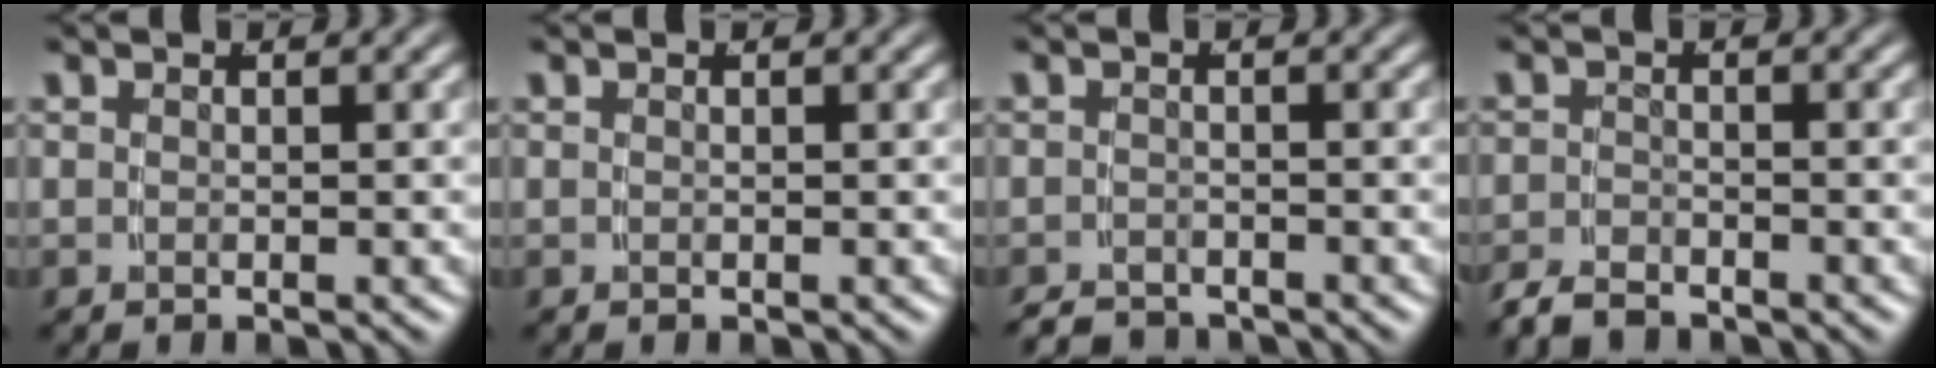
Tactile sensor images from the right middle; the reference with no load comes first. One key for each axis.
{"total": 0.0}
{"total": 2.5, "fx": -2.5, "fy": 0.3, "fz": -0.1, "tx": 0.007, "ty": -0.016, "tz": -0.037}
{"total": 2.4, "fx": -2.3, "fy": 0.5, "fz": 0.2, "tx": -0.006, "ty": -0.010, "tz": -0.039}